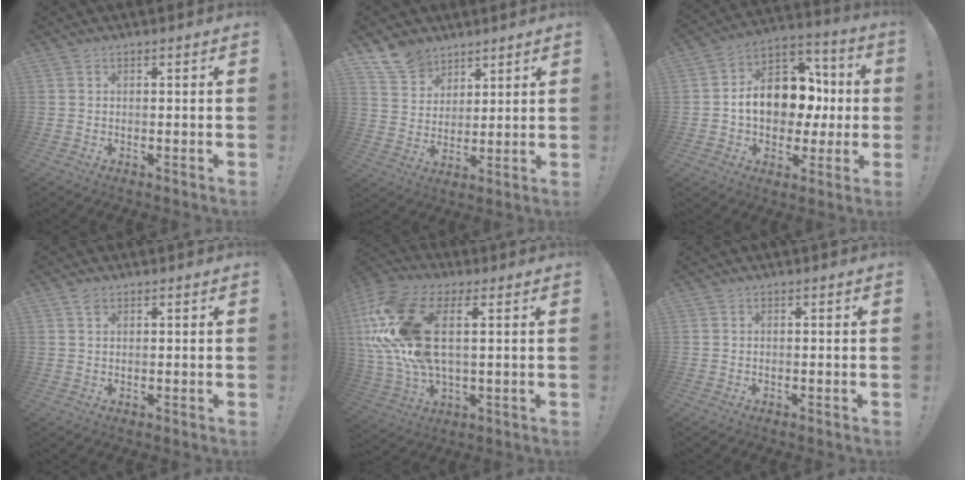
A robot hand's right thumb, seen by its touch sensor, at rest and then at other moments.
{"total": 10.1, "force": [7.8, 6.2, 1.9], "torque": [-0.039, -0.054, 0.155]}
{"total": 16.7, "force": [-0.2, 12.2, 11.5], "torque": [-0.194, 0.018, 0.007]}
{"total": 1.5, "force": [1.0, 0.8, 0.7], "torque": [-0.007, -0.003, 0.017]}
{"total": 22.0, "force": [5.1, 11.4, 18.0], "torque": [-0.359, -0.012, 0.097]}
{"total": 0.0}